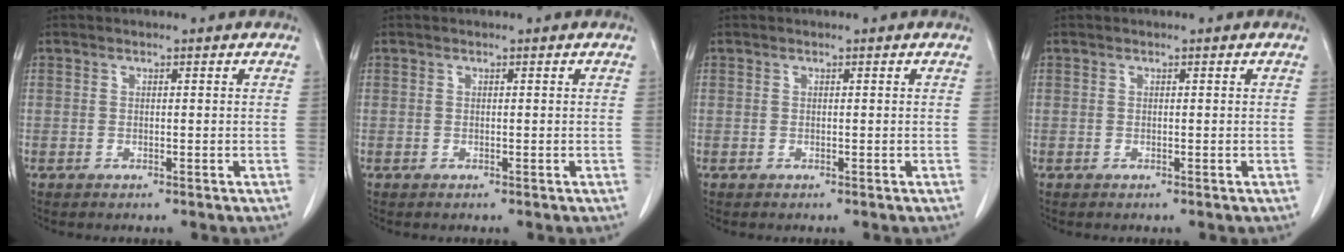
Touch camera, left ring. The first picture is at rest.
{"total": 0.0}
{"total": 0.0}
{"total": 0.0}